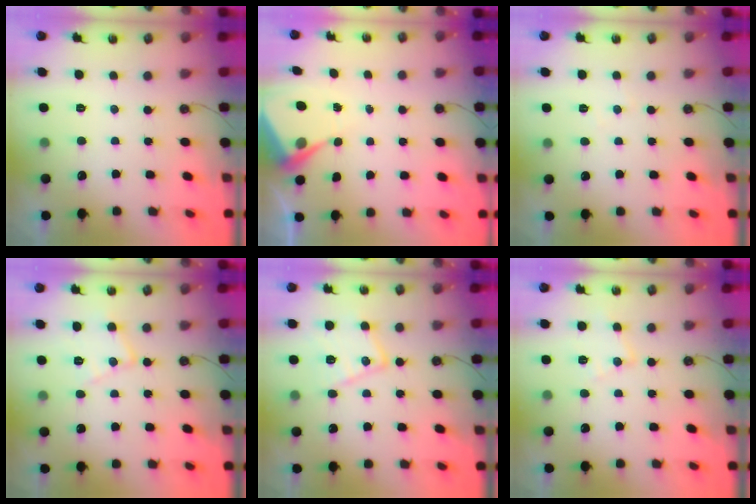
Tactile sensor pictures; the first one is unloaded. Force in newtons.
{"total": 6.0, "press": 6.0, "slide": 0.2}
{"total": 3.2, "press": 3.1, "slide": 0.7}
{"total": 10.3, "press": 10.3, "slide": 0.2}
{"total": 13.9, "press": 13.8, "slide": 1.1}
{"total": 9.0, "press": 9.0, "slide": 0.7}